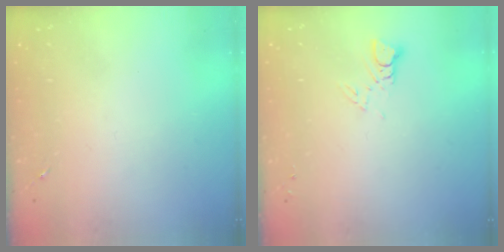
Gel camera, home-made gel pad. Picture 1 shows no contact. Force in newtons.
{"total": 3.0, "press": 3.0, "slide": 0.3}